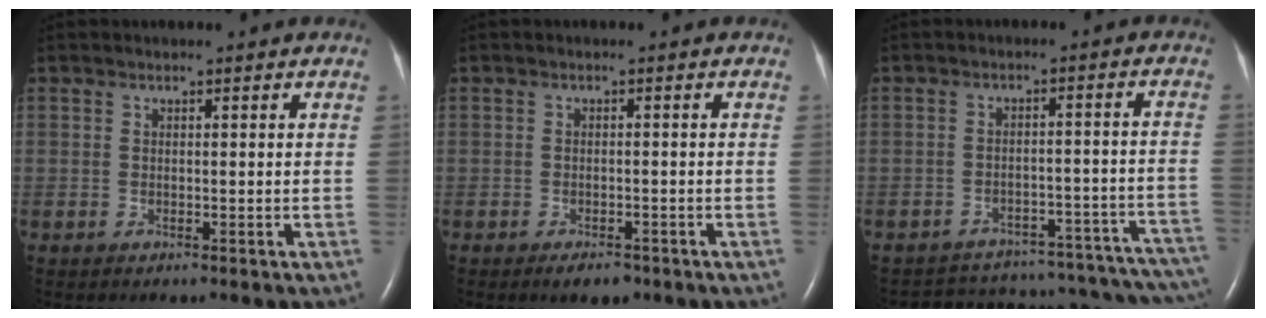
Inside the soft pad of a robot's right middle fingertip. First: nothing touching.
{"total": 2.5, "force": [-1.8, 1.1, 1.4], "torque": [-0.026, -0.002, -0.019]}
{"total": 23.0, "force": [-21.0, 5.6, 7.5], "torque": [-0.073, 0.022, -0.241]}